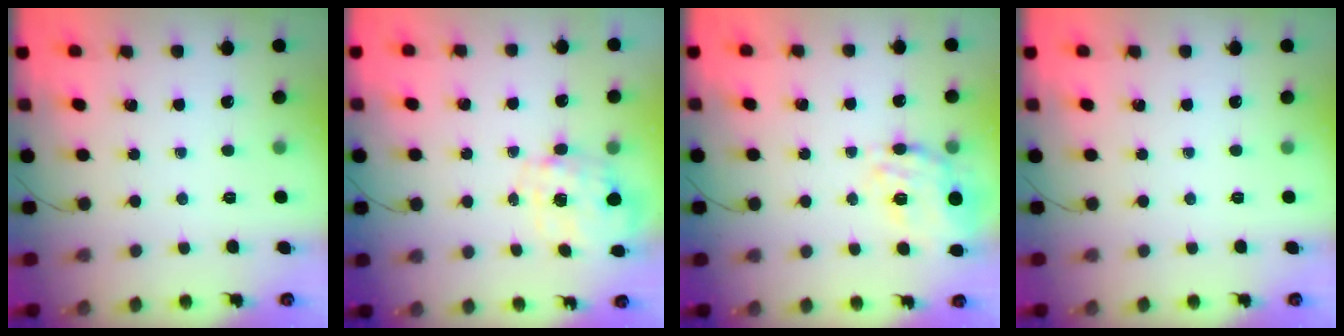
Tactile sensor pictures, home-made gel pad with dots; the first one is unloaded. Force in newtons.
{"total": 2.7, "press": 2.6, "slide": 0.8}
{"total": 15.7, "press": 15.5, "slide": 2.5}
{"total": 0.0}